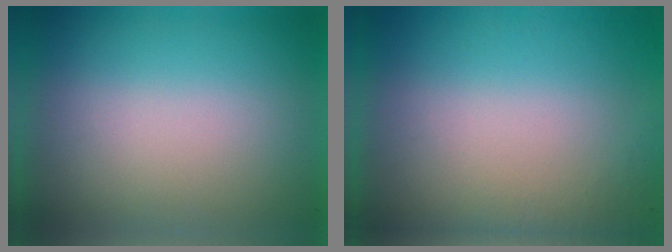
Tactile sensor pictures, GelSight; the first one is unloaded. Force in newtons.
{"total": 2.8}